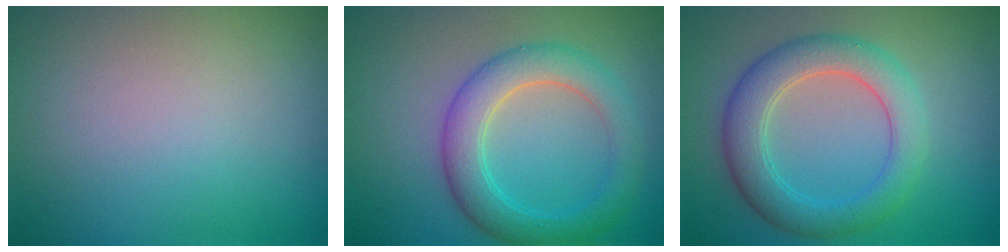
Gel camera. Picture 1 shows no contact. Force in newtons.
{"total": 4.7, "press": 4.7, "slide": 0.4}
{"total": 4.9, "press": 4.9, "slide": 0.4}